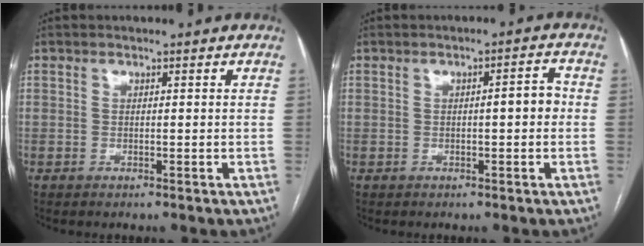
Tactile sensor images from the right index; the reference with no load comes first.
{"total": 2.9, "force": [-0.1, 0.7, 2.8], "torque": [-0.036, 0.010, -0.001]}